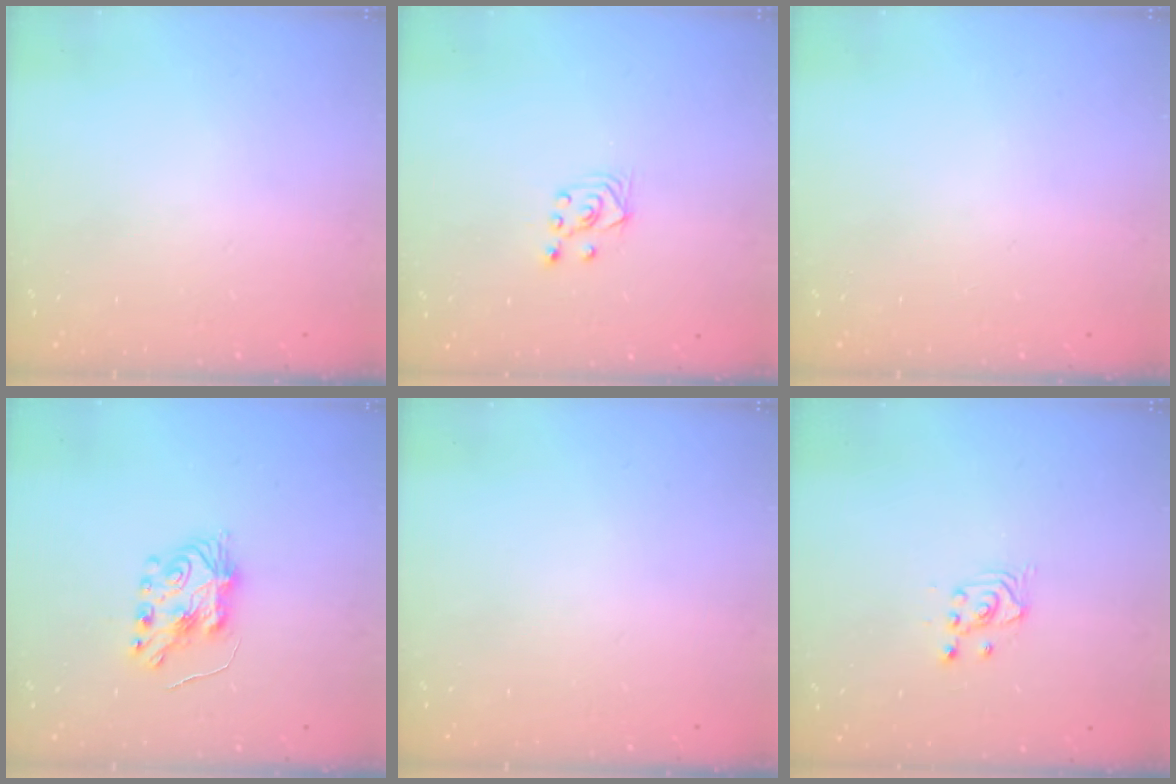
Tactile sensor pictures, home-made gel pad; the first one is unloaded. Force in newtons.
{"total": 2.6, "press": 2.5, "slide": 1.0}
{"total": 0.0}
{"total": 7.3, "press": 7.2, "slide": 0.6}
{"total": 0.0}
{"total": 2.7, "press": 2.7, "slide": 0.3}